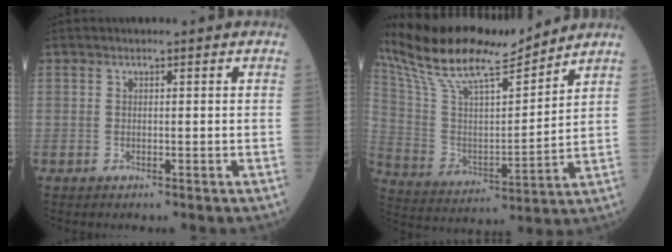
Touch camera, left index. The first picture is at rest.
{"total": 18.6, "force": [16.1, 2.4, 9.0], "torque": [-0.180, 0.014, 0.295]}